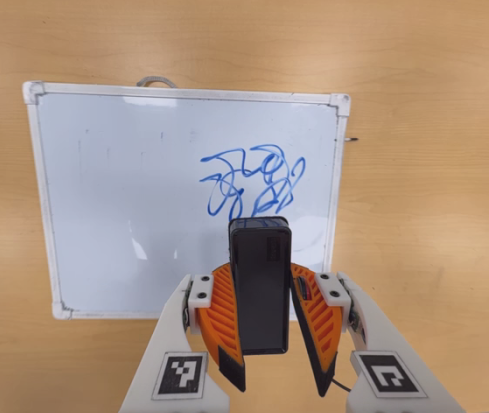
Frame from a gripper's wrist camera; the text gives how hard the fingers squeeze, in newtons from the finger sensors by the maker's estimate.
{"total": 7.2, "left": 7.3, "right": 7.1}